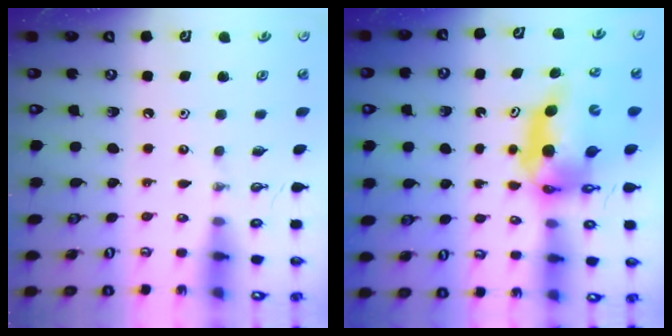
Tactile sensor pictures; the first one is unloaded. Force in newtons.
{"total": 9.9, "press": 9.9, "slide": 1.1}